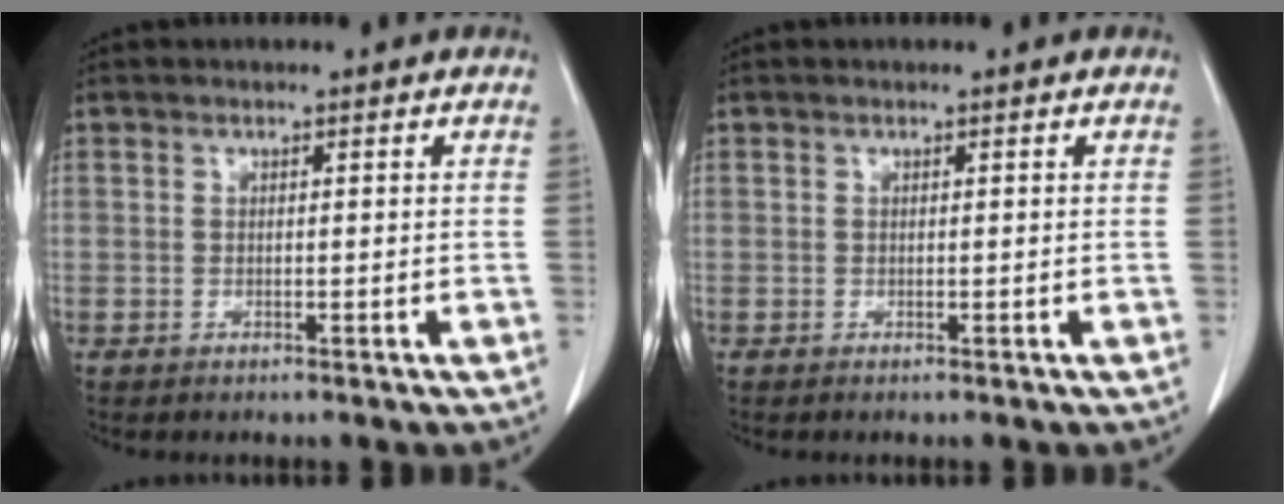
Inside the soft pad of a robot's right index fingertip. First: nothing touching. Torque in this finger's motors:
{"motor_torque": [0.15, -0.07, -0.05, -0.01]}